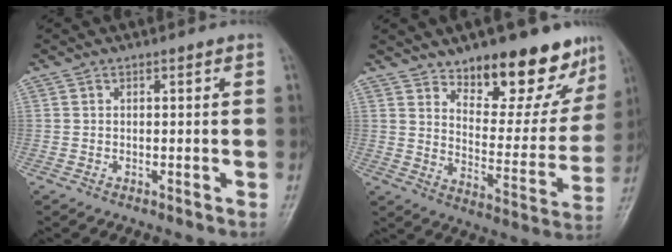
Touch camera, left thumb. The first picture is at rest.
{"total": 18.5, "force": [13.4, 7.5, 10.4], "torque": [-0.082, -0.096, 0.195]}